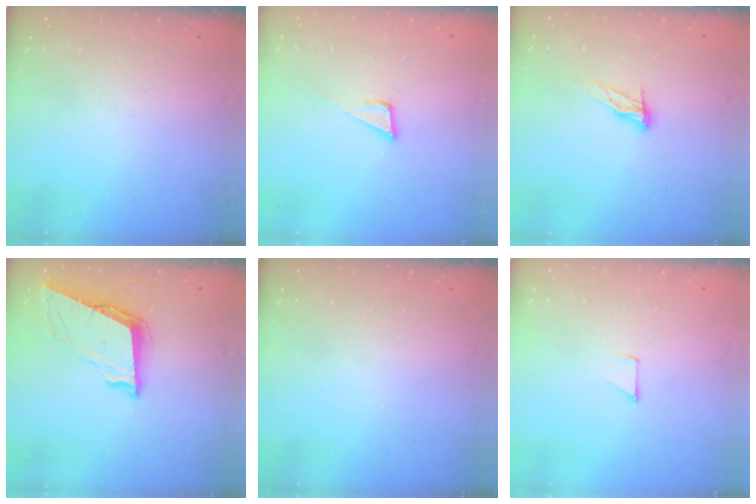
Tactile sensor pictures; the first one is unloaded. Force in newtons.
{"total": 6.4, "press": 5.8, "slide": 2.6}
{"total": 9.2, "press": 8.9, "slide": 2.5}
{"total": 9.0, "press": 8.4, "slide": 3.2}
{"total": 0.0}
{"total": 2.9, "press": 2.8, "slide": 0.3}